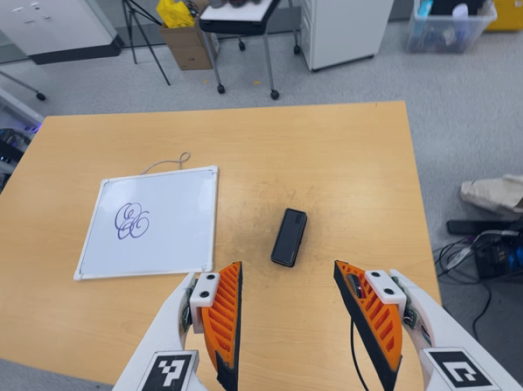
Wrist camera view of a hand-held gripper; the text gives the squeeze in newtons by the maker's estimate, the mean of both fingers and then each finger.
{"total": 0.0}